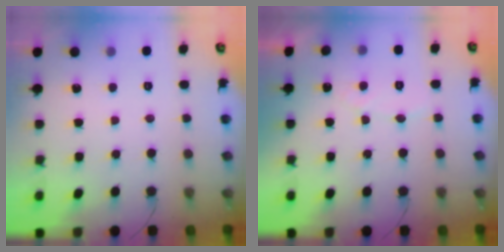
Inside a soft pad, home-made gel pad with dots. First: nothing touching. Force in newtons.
{"total": 5.4, "press": 5.4, "slide": 0.4}